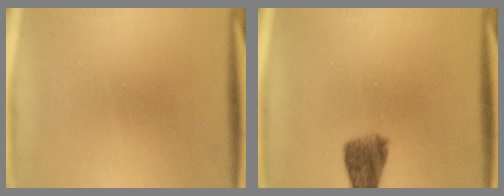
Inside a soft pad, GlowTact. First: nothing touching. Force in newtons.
{"total": 5.6}